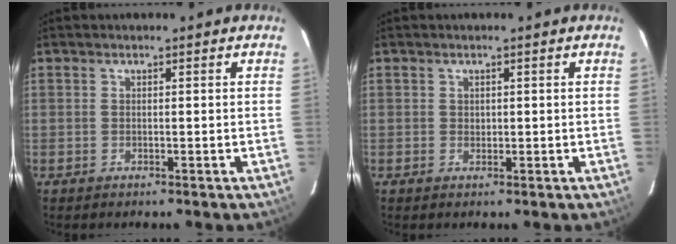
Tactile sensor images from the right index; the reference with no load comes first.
{"total": 0.7, "force": [0.2, 0.7, 0.1], "torque": [0.001, 0.002, 0.004]}